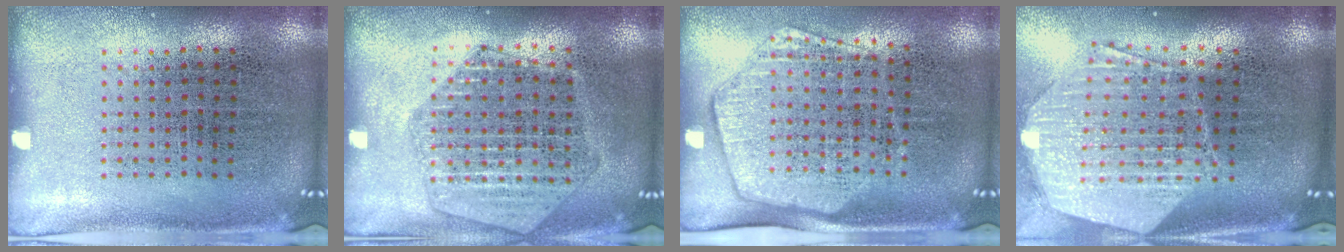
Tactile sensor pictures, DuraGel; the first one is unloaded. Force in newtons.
{"total": 1.9, "press": 1.8, "slide": 0.6}
{"total": 1.8, "press": 1.5, "slide": 0.9}
{"total": 2.9, "press": 2.3, "slide": 1.8}